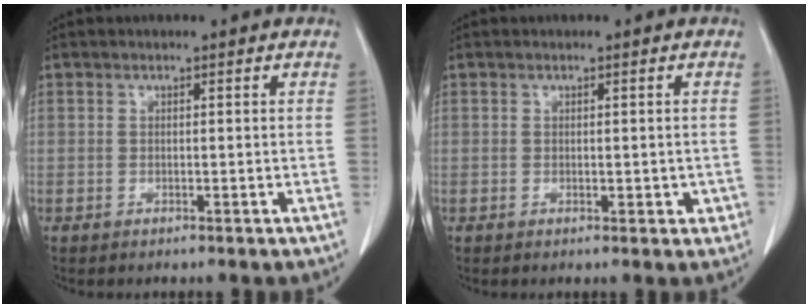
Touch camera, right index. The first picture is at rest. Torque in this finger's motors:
{"motor_torque": [-0.09, 0.07, 0.05, 0.00]}